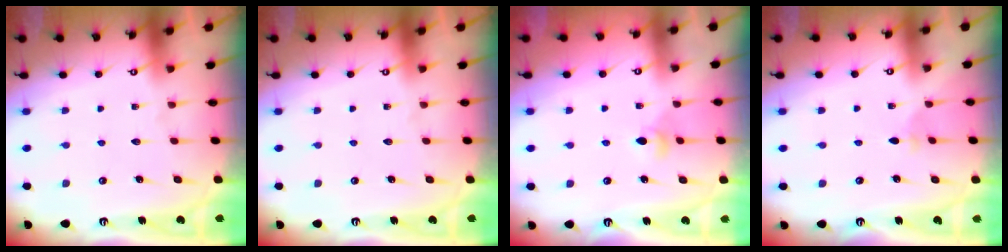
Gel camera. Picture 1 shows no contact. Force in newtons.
{"total": 0.0}
{"total": 4.1, "press": 4.0, "slide": 0.9}
{"total": 2.0, "press": 1.9, "slide": 0.5}